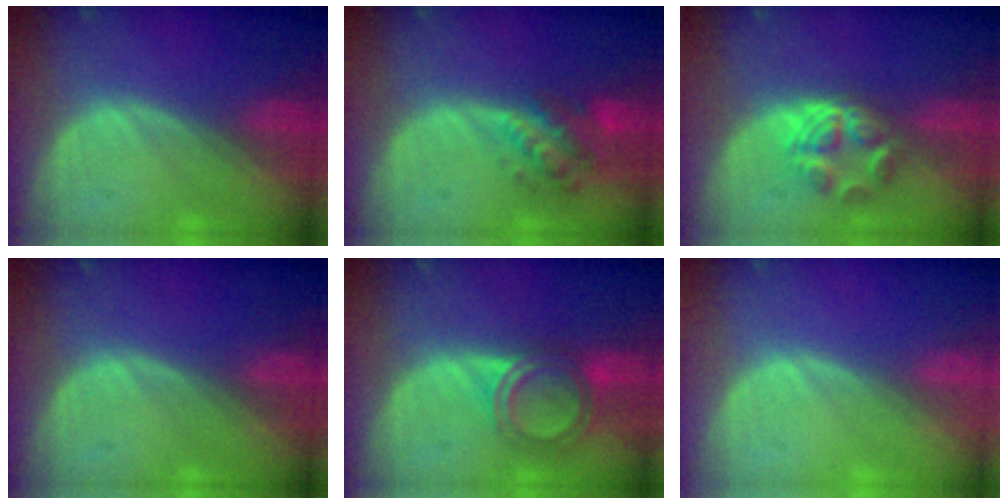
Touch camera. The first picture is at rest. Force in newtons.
{"total": 6.3, "press": 5.8, "slide": 2.5}
{"total": 6.1, "press": 5.1, "slide": 3.4}
{"total": 0.0}
{"total": 6.0, "press": 5.3, "slide": 2.8}
{"total": 0.0}